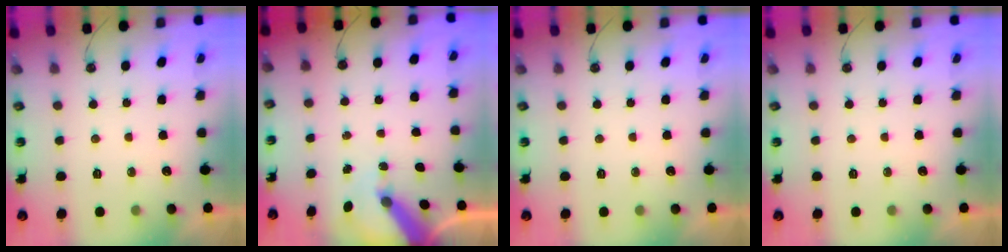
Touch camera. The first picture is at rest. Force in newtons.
{"total": 7.8, "press": 7.8, "slide": 0.8}
{"total": 0.0}
{"total": 0.0}